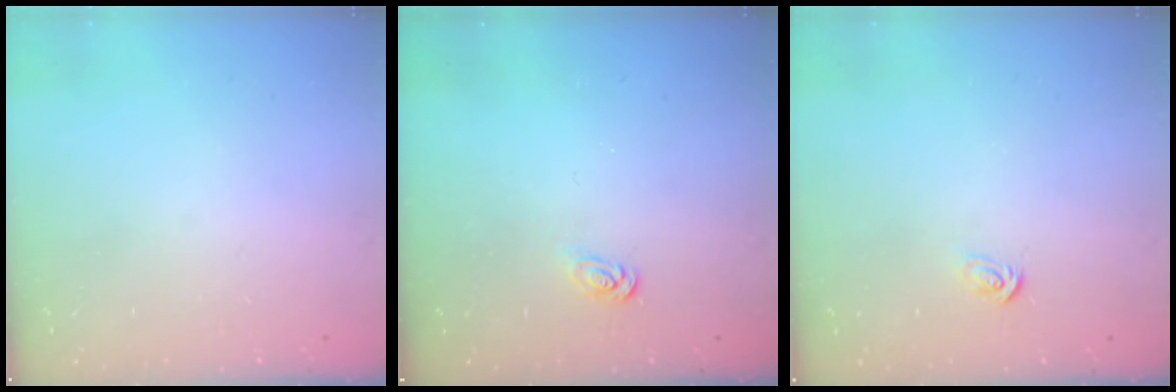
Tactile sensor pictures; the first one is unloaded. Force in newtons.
{"total": 2.6, "press": 2.6, "slide": 0.3}
{"total": 2.6, "press": 2.6, "slide": 0.2}